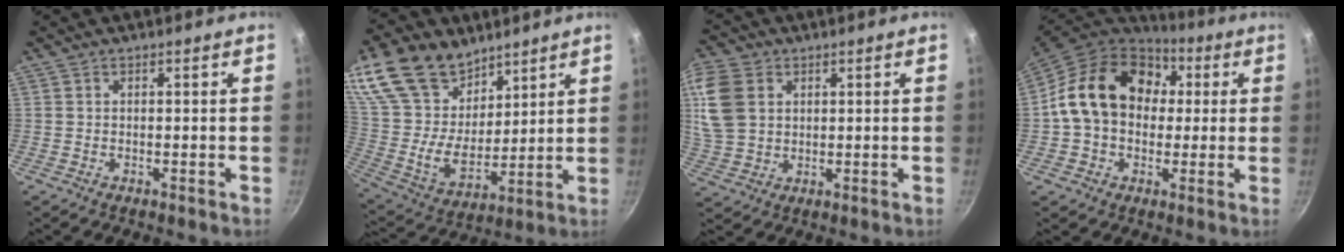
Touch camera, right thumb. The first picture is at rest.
{"total": 24.2, "force": [15.1, 14.8, 11.8], "torque": [-0.224, -0.053, 0.292]}
{"total": 11.0, "force": [3.2, 8.1, 6.7], "torque": [-0.130, -0.005, 0.068]}
{"total": 19.0, "force": [2.8, 14.8, 11.6], "torque": [-0.172, 0.036, 0.040]}